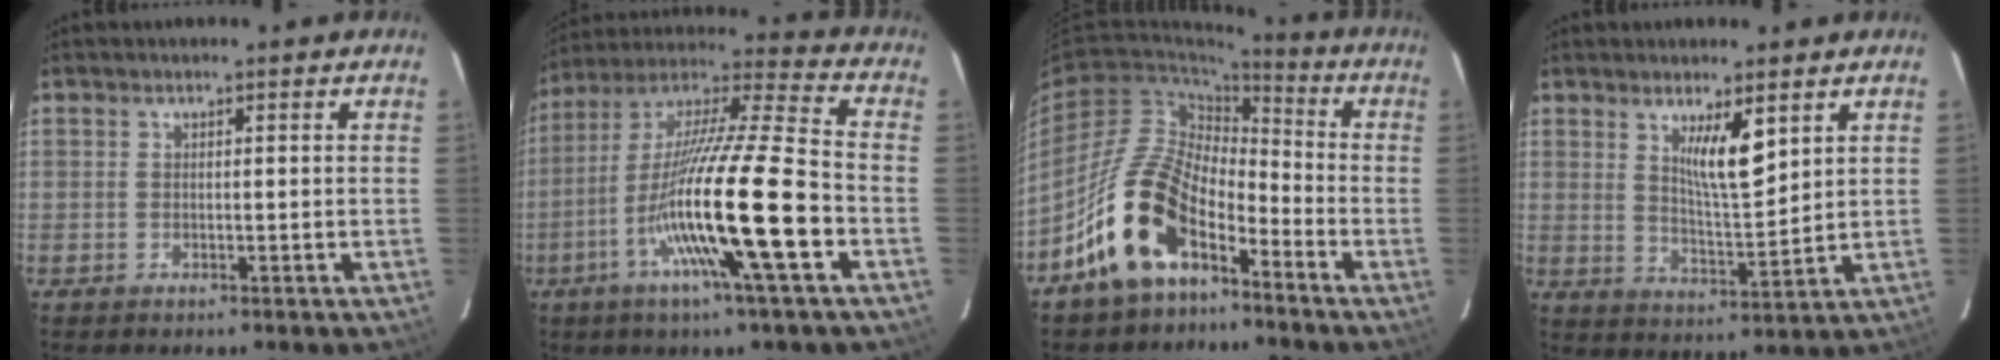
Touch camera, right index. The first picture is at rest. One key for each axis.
{"total": 20.1, "fx": -6.4, "fy": 0.0, "fz": 19.1, "tx": -0.366, "ty": -0.017, "tz": -0.122}
{"total": 12.3, "fx": -7.4, "fy": 5.6, "fz": 8.1, "tx": -0.174, "ty": 0.013, "tz": -0.141}
{"total": 6.9, "fx": 3.5, "fy": 1.2, "fz": 5.9, "tx": -0.103, "ty": -0.014, "tz": 0.067}